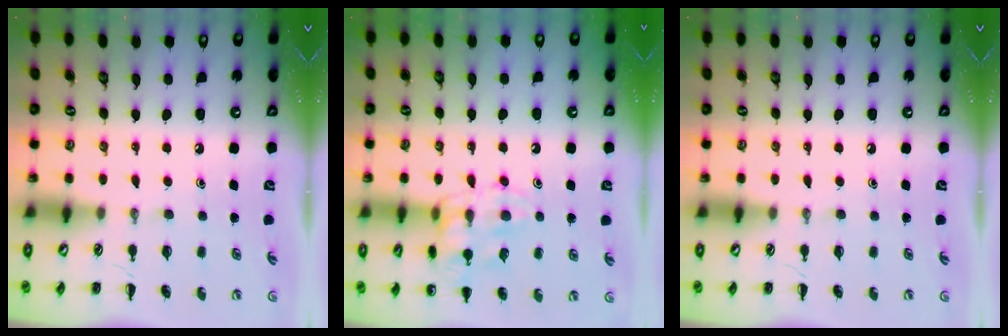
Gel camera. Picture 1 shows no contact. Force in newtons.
{"total": 14.6, "press": 14.5, "slide": 1.5}
{"total": 0.0}